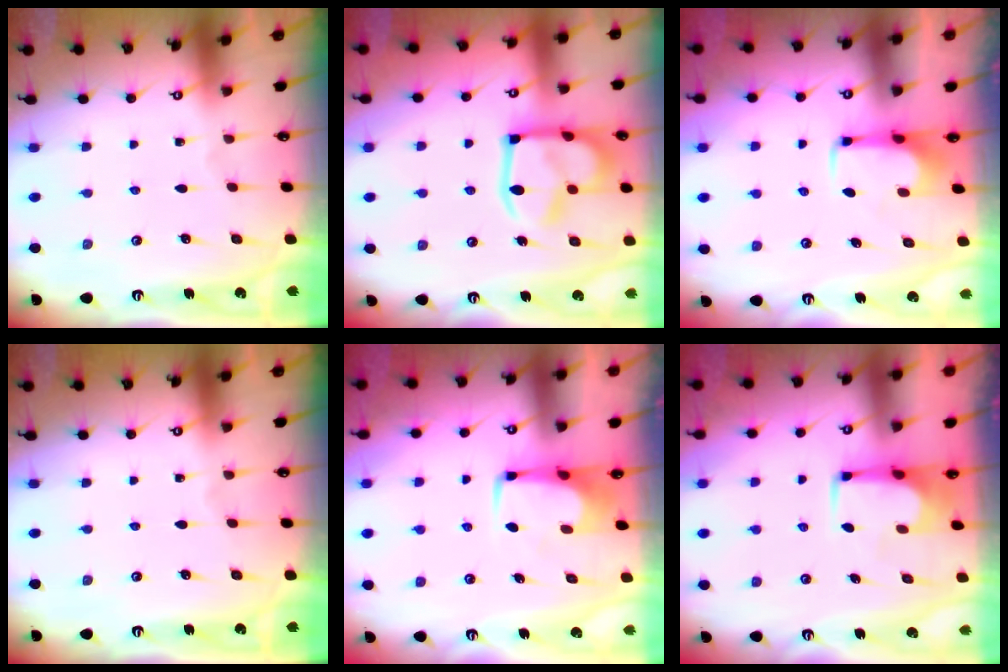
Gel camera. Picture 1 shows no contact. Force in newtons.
{"total": 17.4, "press": 17.4, "slide": 1.6}
{"total": 2.0, "press": 2.0, "slide": 0.2}
{"total": 0.0}
{"total": 0.0}
{"total": 1.5, "press": 1.5, "slide": 0.3}